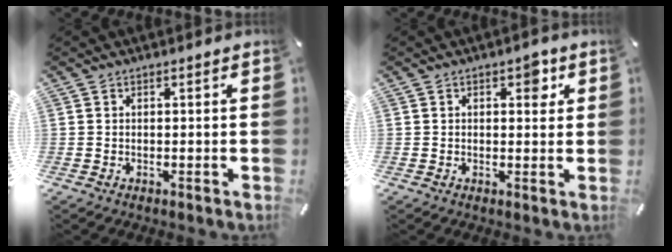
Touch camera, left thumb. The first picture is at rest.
{"total": 3.7, "force": [1.4, 2.2, 2.7], "torque": [-0.019, -0.008, 0.013]}